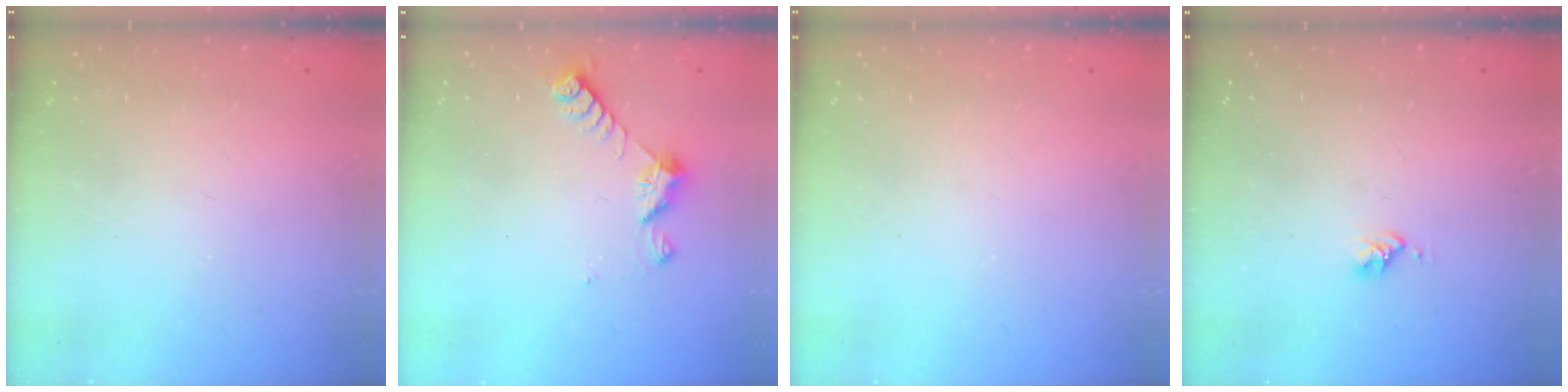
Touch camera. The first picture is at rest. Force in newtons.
{"total": 7.2, "press": 7.2, "slide": 0.5}
{"total": 0.0}
{"total": 2.8, "press": 2.8, "slide": 0.3}